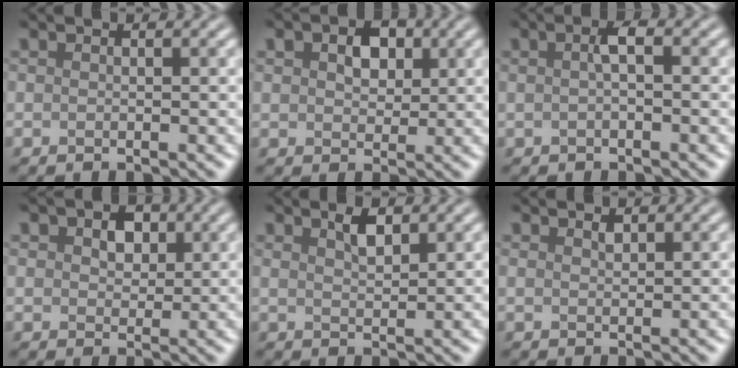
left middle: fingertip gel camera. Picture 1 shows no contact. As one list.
[{"total": 1.8, "force": [1.1, 1.3, 0.6], "torque": [-0.033, 0.014, 0.035]}, {"total": 0.6, "force": [-0.1, -0.4, 0.5], "torque": [-0.032, 0.012, 0.015]}, {"total": 1.7, "force": [1.1, 1.2, 0.3], "torque": [-0.022, 0.015, 0.033]}, {"total": 1.1, "force": [1.1, -0.3, 0.1], "torque": [-0.019, 0.011, 0.034]}, {"total": 0.8, "force": [0.4, -0.4, -0.6], "torque": [-0.005, 0.010, 0.023]}]